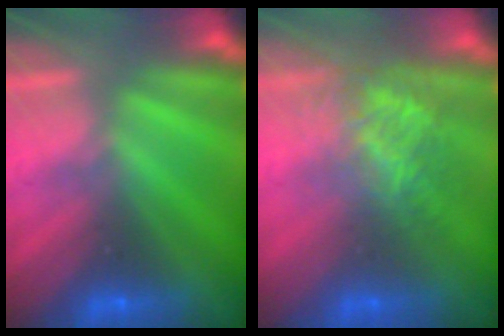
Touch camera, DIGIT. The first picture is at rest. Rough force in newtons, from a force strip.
{"total": 3.8}